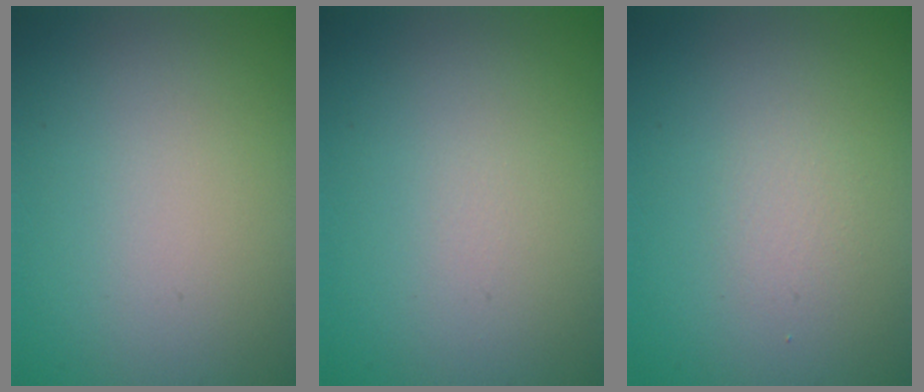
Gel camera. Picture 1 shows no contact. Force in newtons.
{"total": 0.0}
{"total": 1.1, "press": 1.1, "slide": 0.1}